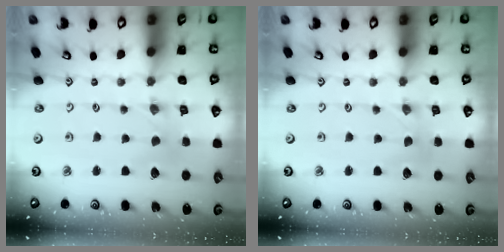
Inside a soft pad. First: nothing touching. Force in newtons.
{"total": 0.0}